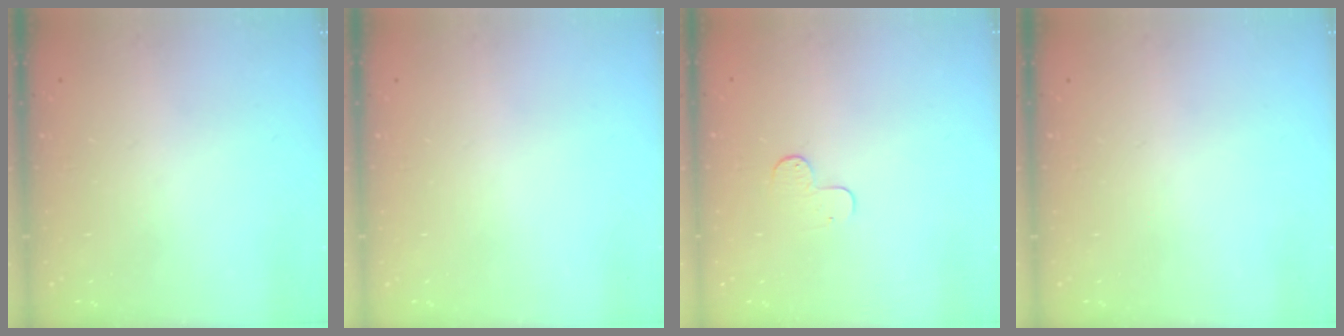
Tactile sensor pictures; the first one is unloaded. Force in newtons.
{"total": 0.0}
{"total": 4.8, "press": 4.8, "slide": 0.5}
{"total": 0.0}